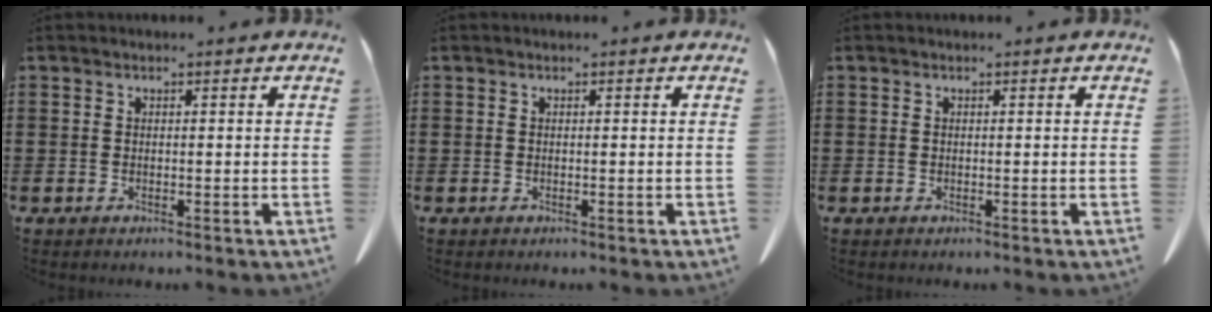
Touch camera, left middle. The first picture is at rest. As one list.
[{"total": 0.0}, {"total": 0.0}]